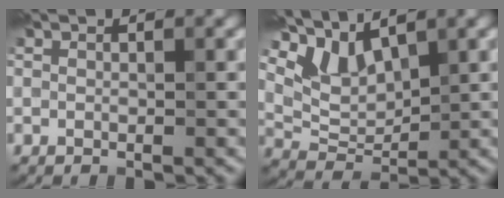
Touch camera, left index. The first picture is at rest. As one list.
[{"total": 4.2, "force": [3.2, 1.9, 1.8], "torque": [-0.047, -0.003, 0.064]}]